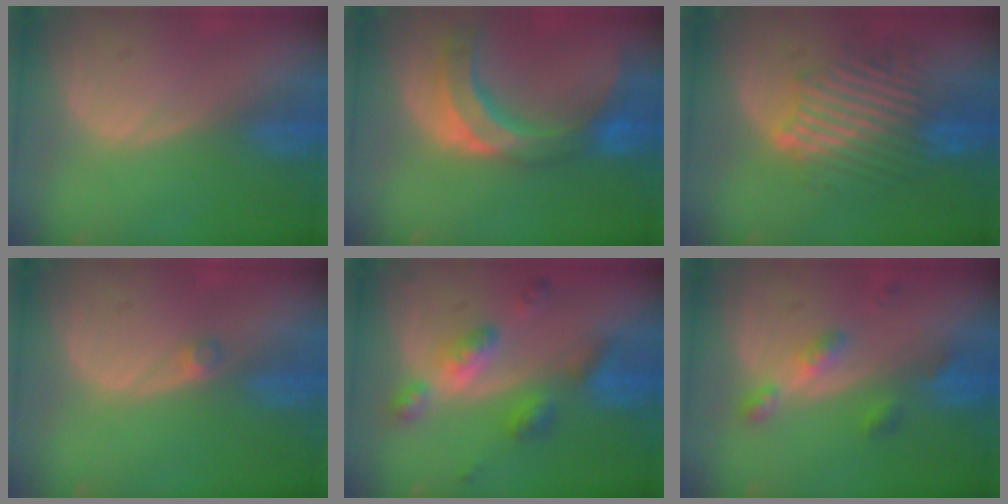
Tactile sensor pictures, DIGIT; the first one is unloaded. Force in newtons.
{"total": 10.8, "press": 9.3, "slide": 5.5}
{"total": 9.3, "press": 9.3, "slide": 0.9}
{"total": 1.3, "press": 1.1, "slide": 0.6}
{"total": 6.9, "press": 6.9, "slide": 0.5}
{"total": 4.7, "press": 4.2, "slide": 2.0}